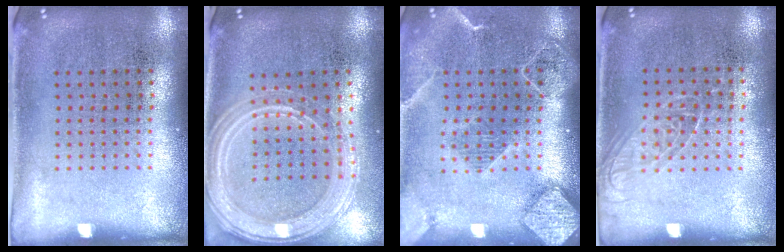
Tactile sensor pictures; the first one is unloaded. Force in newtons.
{"total": 1.8, "press": 1.7, "slide": 0.5}
{"total": 2.1, "press": 1.9, "slide": 1.0}
{"total": 1.1, "press": 0.9, "slide": 0.5}